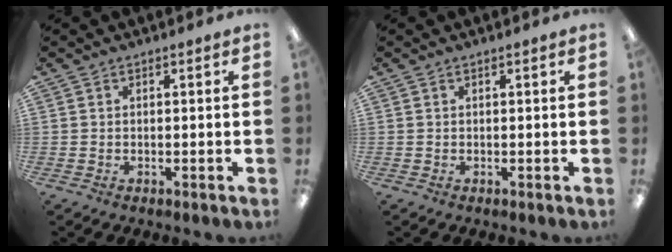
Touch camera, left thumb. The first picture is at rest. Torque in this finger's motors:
{"motor_torque": [-0.09, 0.09, -0.05, 0.04, 0.00]}